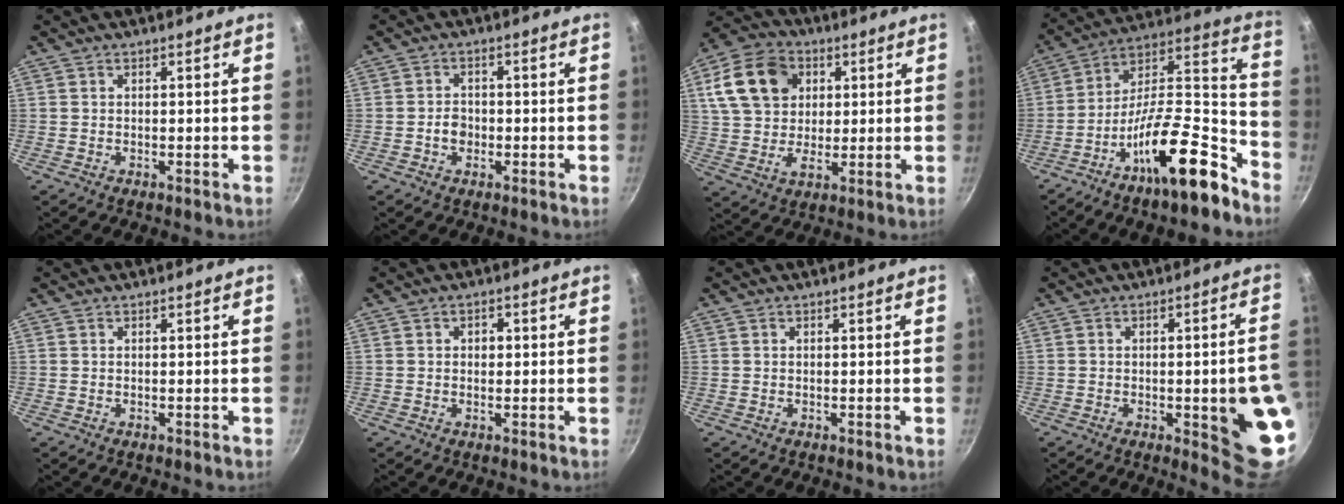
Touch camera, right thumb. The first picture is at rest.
{"total": 3.0, "force": [-0.8, 2.4, 1.6], "torque": [-0.011, 0.012, -0.013]}
{"total": 15.5, "force": [4.9, 11.7, 9.0], "torque": [-0.143, 0.005, 0.080]}
{"total": 20.9, "force": [-12.7, 6.6, 15.3], "torque": [-0.195, 0.108, -0.219]}
{"total": 0.0}
{"total": 2.1, "force": [0.3, 1.6, 1.2], "torque": [-0.011, 0.003, 0.003]}
{"total": 0.0}
{"total": 13.7, "force": [-2.7, 3.5, 13.0], "torque": [-0.123, 0.014, -0.029]}